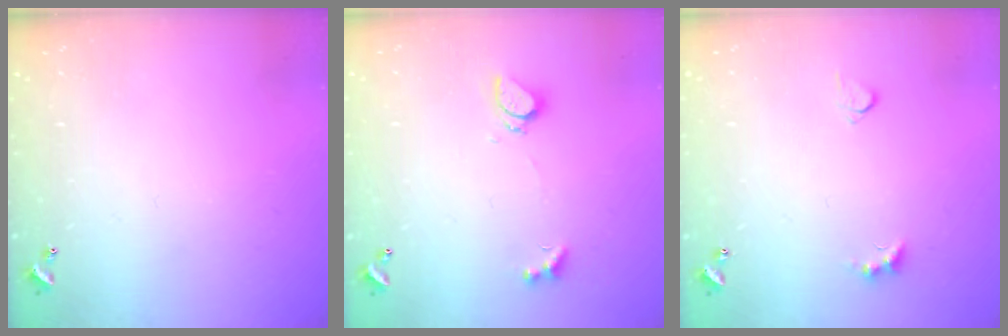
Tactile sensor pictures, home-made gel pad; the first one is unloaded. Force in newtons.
{"total": 1.8, "press": 1.7, "slide": 0.5}
{"total": 4.5, "press": 4.4, "slide": 0.8}